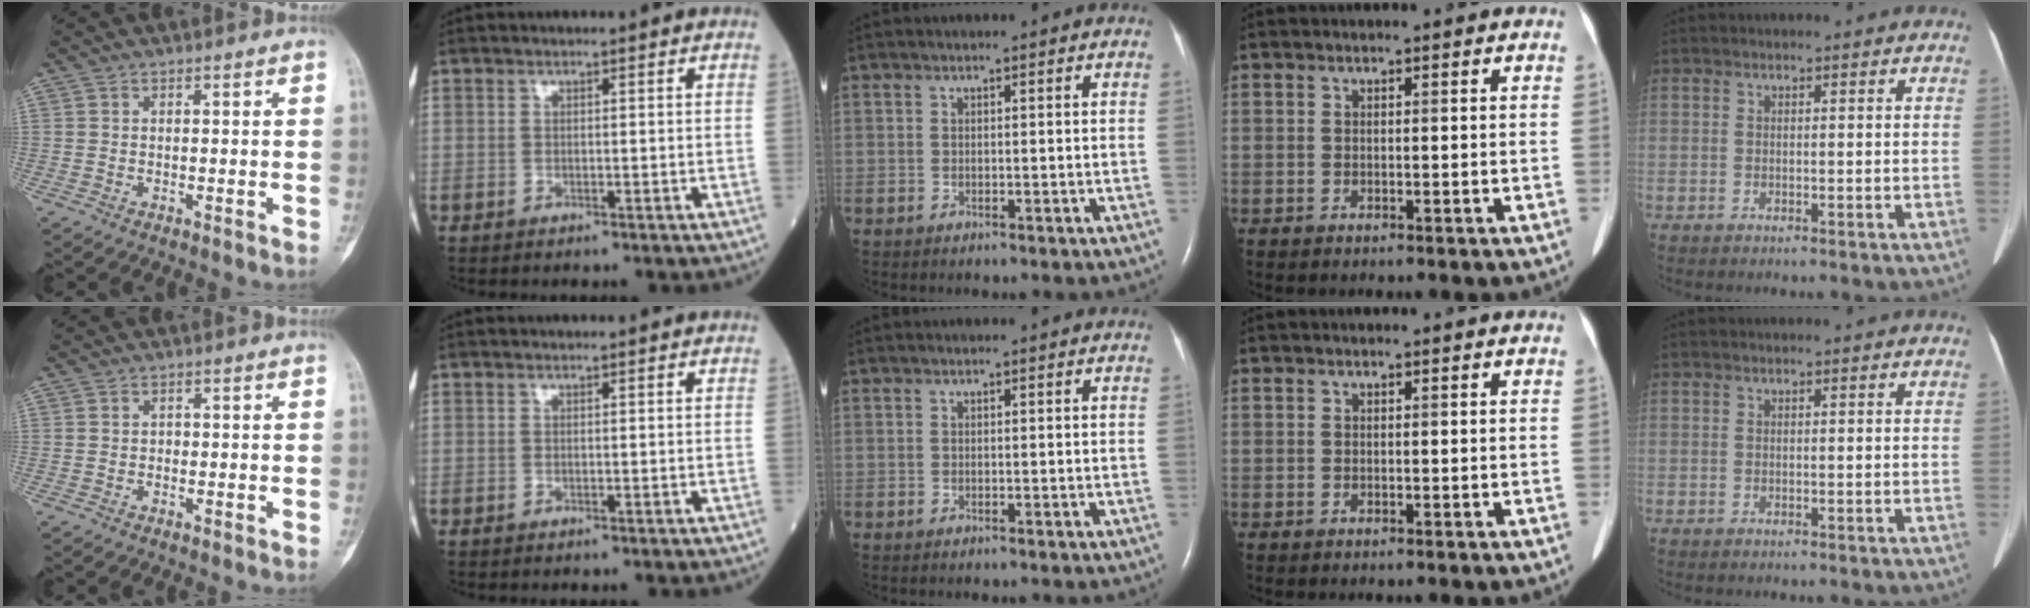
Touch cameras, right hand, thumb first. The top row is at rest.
{"thumb": {"total": 0.5, "force": [-0.2, 0.4, 0.2], "torque": [0.004, 0.003, -0.006]}}